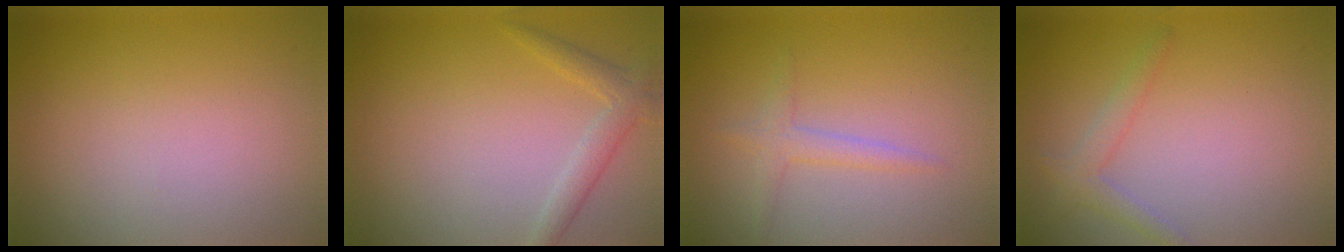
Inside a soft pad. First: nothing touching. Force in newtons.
{"total": 2.0, "press": 2.0, "slide": 0.1}
{"total": 1.7, "press": 1.7, "slide": 0.0}
{"total": 1.8, "press": 1.8, "slide": 0.1}